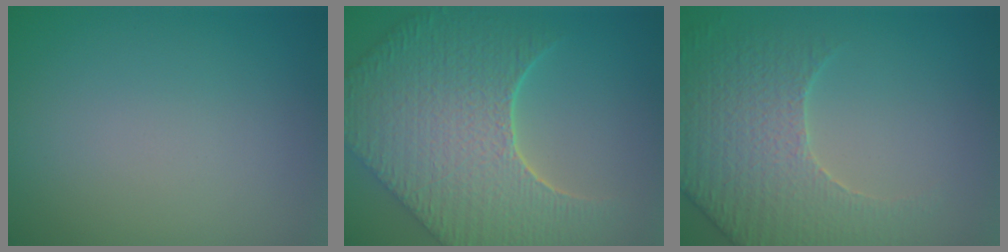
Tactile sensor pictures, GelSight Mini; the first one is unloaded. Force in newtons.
{"total": 9.4, "press": 7.5, "slide": 5.6}
{"total": 4.7, "press": 4.6, "slide": 1.2}